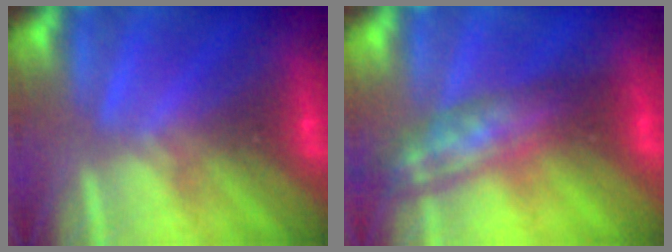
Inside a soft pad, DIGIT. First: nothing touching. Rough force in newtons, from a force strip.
{"total": 3.0}